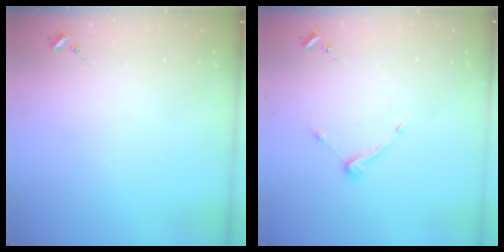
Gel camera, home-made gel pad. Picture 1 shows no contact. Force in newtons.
{"total": 6.5, "press": 6.5, "slide": 0.6}